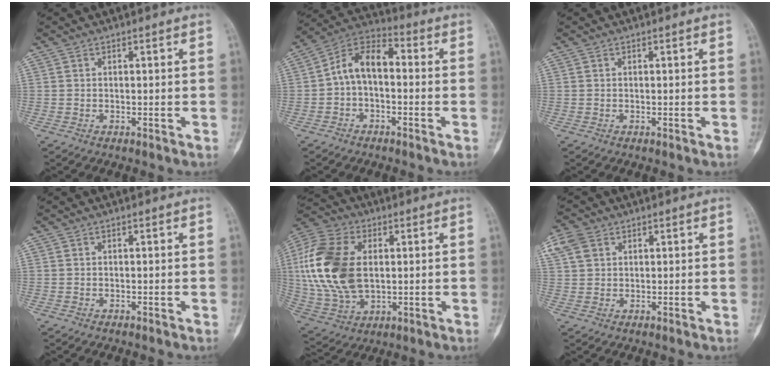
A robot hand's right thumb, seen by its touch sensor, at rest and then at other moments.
{"total": 9.3, "force": [-0.6, 5.7, 7.3], "torque": [-0.112, 0.039, -0.028]}
{"total": 0.0}
{"total": 0.0}
{"total": 20.0, "force": [2.5, 12.9, 15.0], "torque": [-0.321, -0.002, 0.050]}
{"total": 4.9, "force": [2.4, 3.8, 1.9], "torque": [-0.040, 0.009, 0.049]}